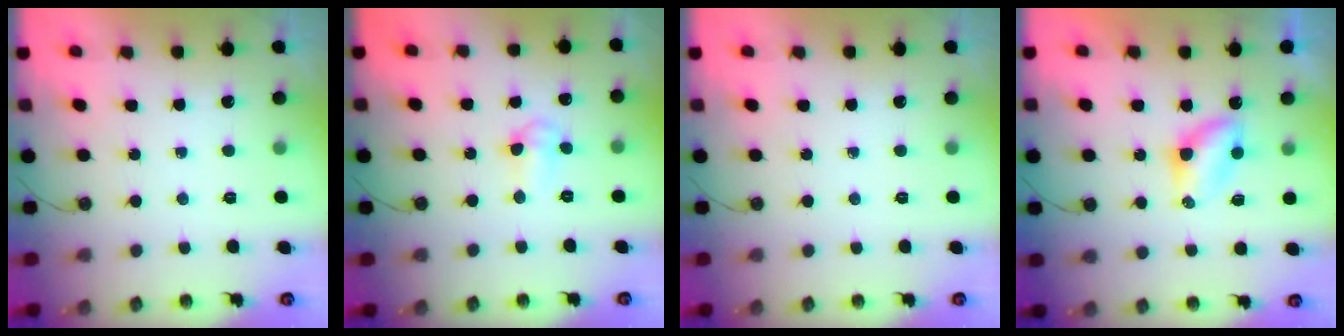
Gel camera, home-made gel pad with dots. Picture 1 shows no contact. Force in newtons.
{"total": 5.1, "press": 4.9, "slide": 1.0}
{"total": 0.0}
{"total": 5.0, "press": 5.0, "slide": 0.5}